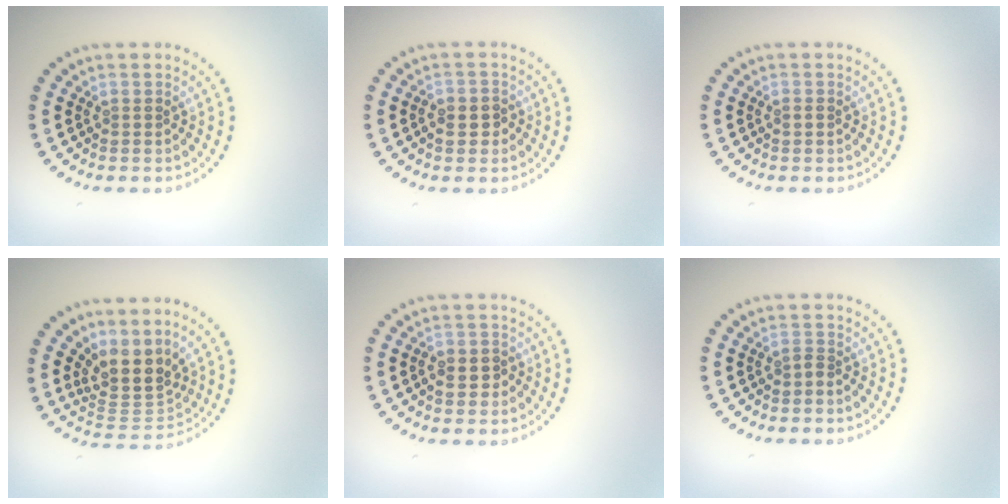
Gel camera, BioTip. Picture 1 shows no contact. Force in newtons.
{"total": 2.2, "press": 2.1, "slide": 0.5}
{"total": 0.8, "press": 0.8, "slide": 0.1}
{"total": 4.1, "press": 3.1, "slide": 2.8}
{"total": 2.2, "press": 2.1, "slide": 0.5}
{"total": 0.7, "press": 0.4, "slide": 0.5}